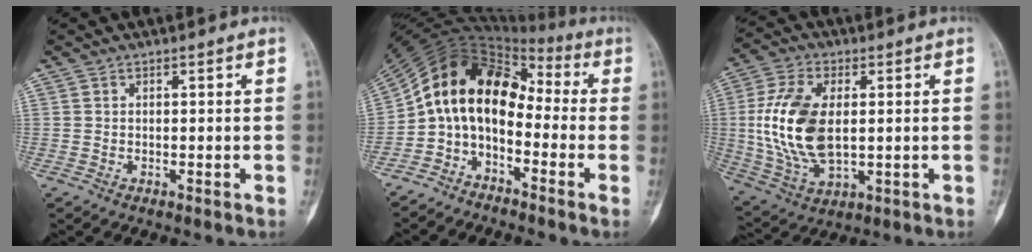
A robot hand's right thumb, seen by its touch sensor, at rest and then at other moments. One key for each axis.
{"total": 12.4, "fx": -3.1, "fy": 8.4, "fz": 8.5, "tx": -0.122, "ty": 0.096, "tz": -0.073}
{"total": 16.4, "fx": 1.0, "fy": 9.1, "fz": 13.6, "tx": -0.273, "ty": -0.007, "tz": 0.025}